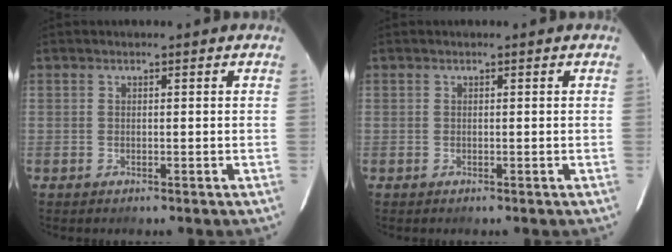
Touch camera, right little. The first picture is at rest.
{"total": 0.0}